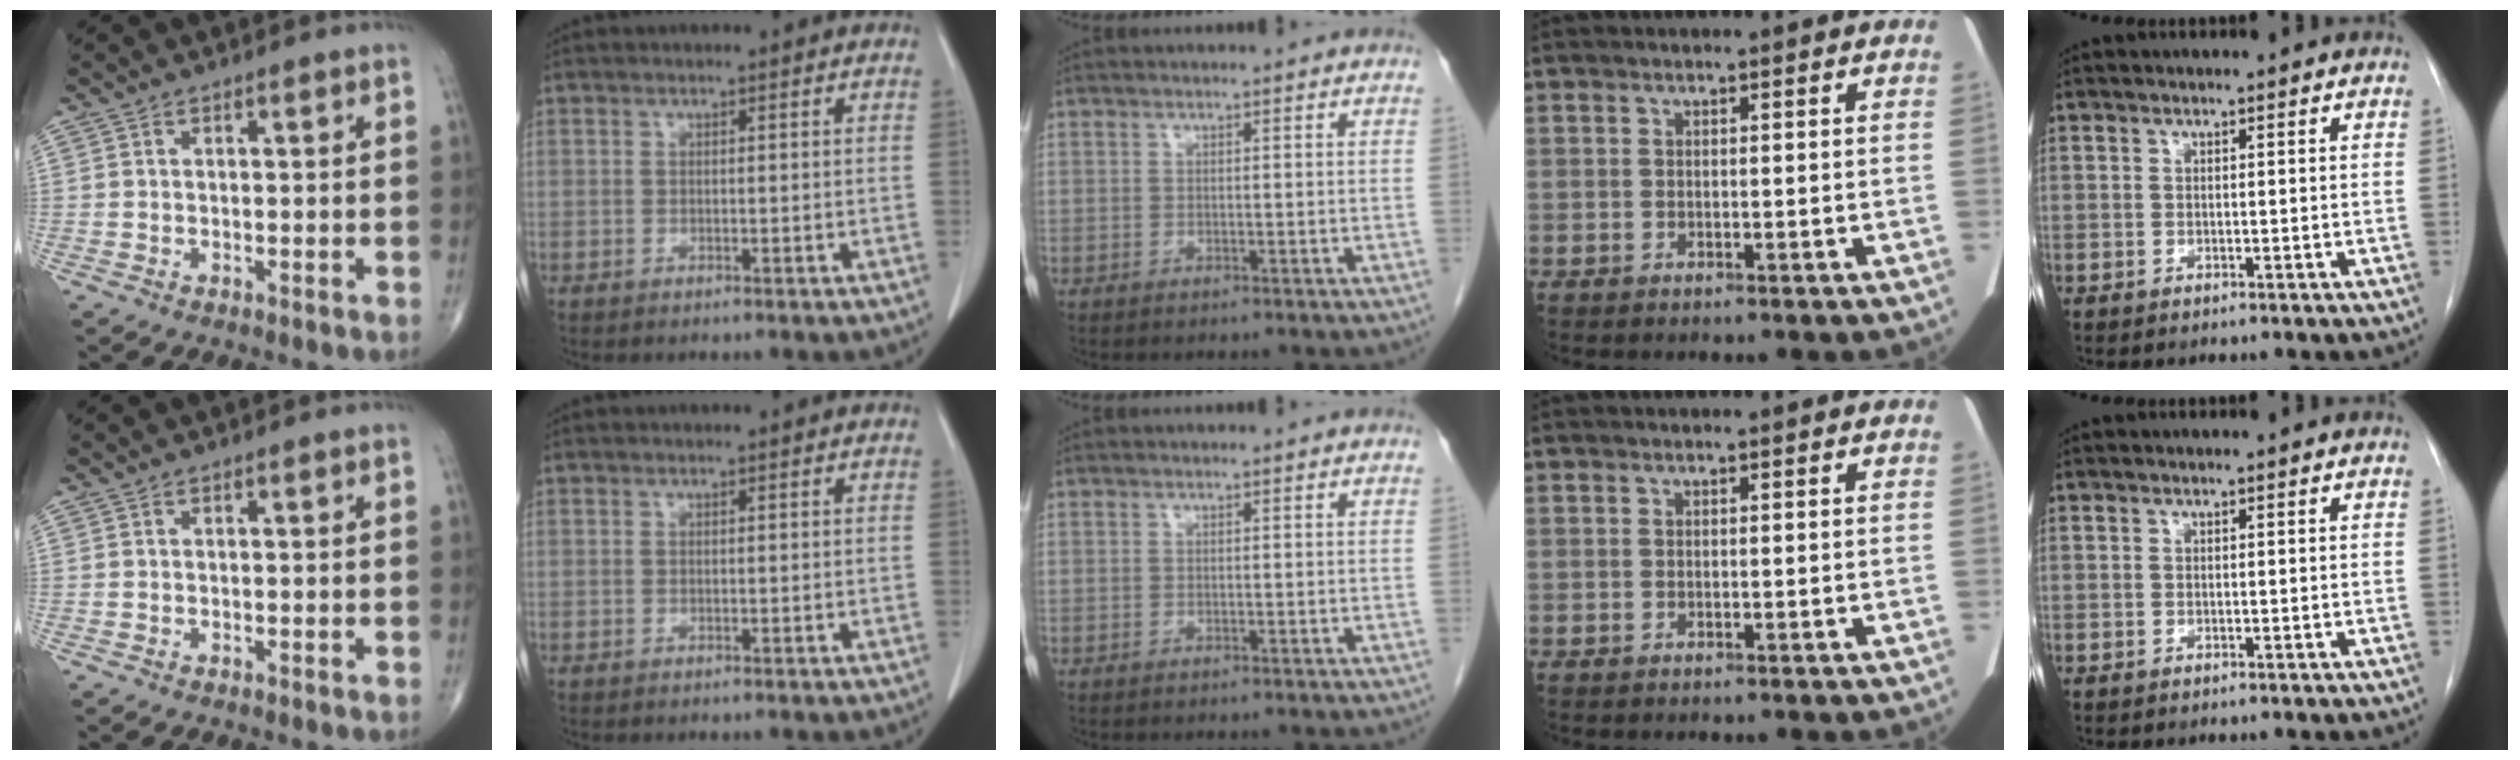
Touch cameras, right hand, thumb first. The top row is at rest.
{}